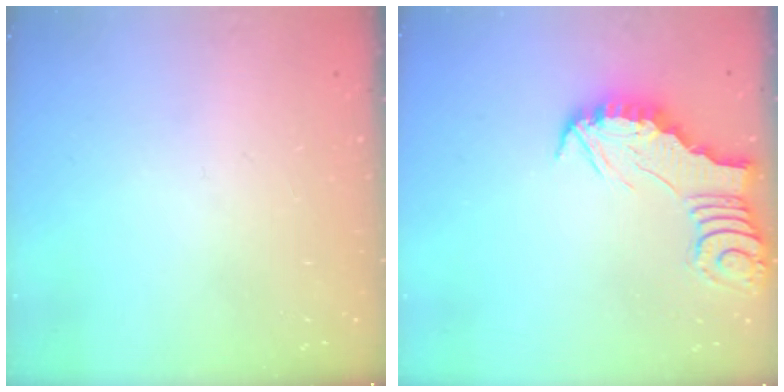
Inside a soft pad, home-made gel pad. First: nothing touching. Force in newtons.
{"total": 2.5, "press": 2.5, "slide": 0.2}